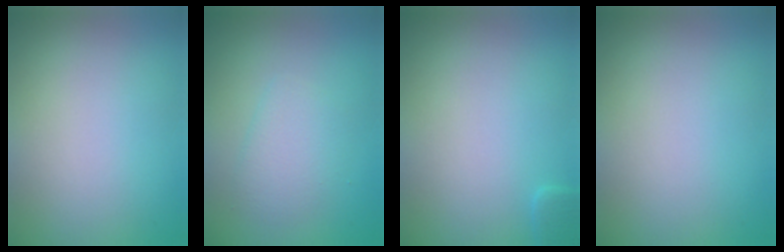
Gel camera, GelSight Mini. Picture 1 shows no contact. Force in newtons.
{"total": 2.3, "press": 2.3, "slide": 0.0}
{"total": 0.8, "press": 0.8, "slide": 0.1}
{"total": 0.0}